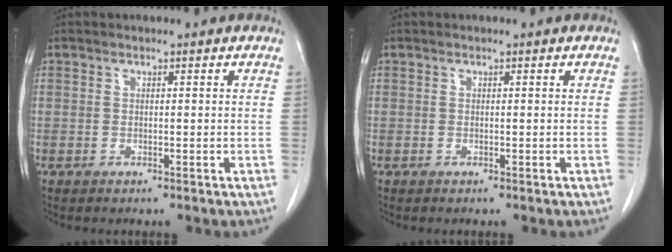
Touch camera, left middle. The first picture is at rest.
{"total": 0.0}